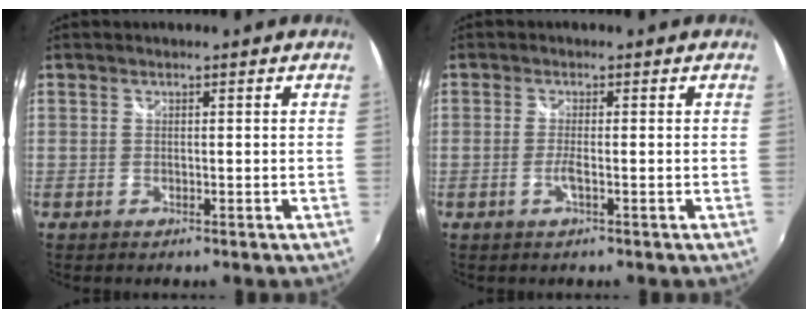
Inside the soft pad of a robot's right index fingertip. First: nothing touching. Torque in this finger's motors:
{"motor_torque": [0.05, 0.03, 0.03, 0.01]}